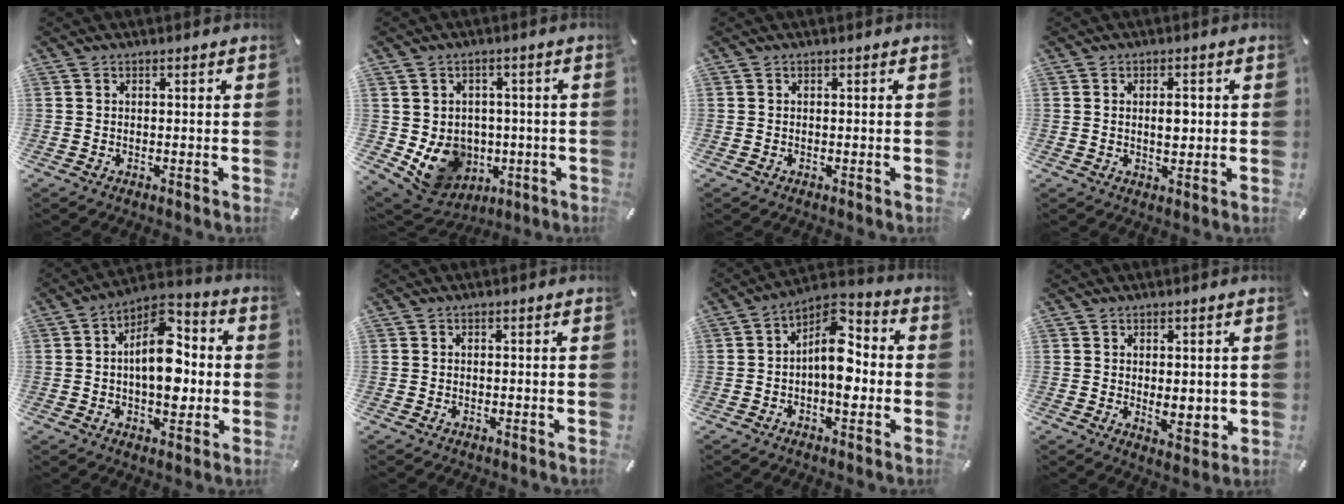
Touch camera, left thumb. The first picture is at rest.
{"total": 10.3, "force": [-1.4, 9.3, 4.0], "torque": [-0.081, -0.009, -0.017]}
{"total": 0.0}
{"total": 4.4, "force": [0.3, 2.4, 3.7], "torque": [-0.050, -0.004, -0.001]}
{"total": 14.3, "force": [0.4, 8.3, 11.7], "torque": [-0.176, -0.014, 0.006]}
{"total": 0.0}
{"total": 10.4, "force": [-0.2, 5.9, 8.5], "torque": [-0.130, -0.018, -0.005]}
{"total": 4.3, "force": [0.8, 2.6, 3.3], "torque": [-0.037, -0.004, 0.014]}